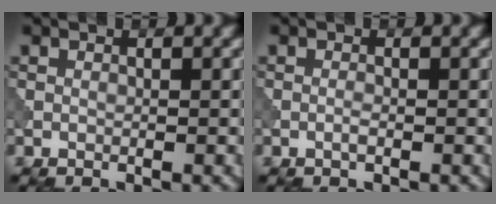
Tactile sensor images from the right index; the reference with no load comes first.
{"total": 0.6, "force": [-0.2, 0.1, 0.5], "torque": [-0.013, 0.000, -0.006]}